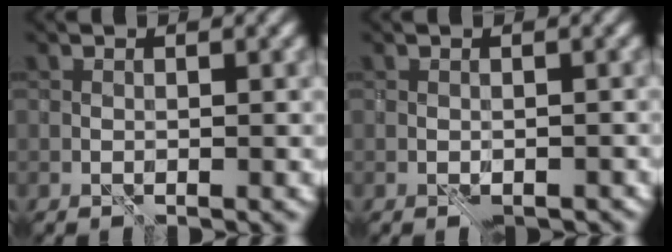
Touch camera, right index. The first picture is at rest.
{"total": 2.0, "force": [-1.6, 0.9, 0.7], "torque": [-0.015, 0.004, -0.018]}